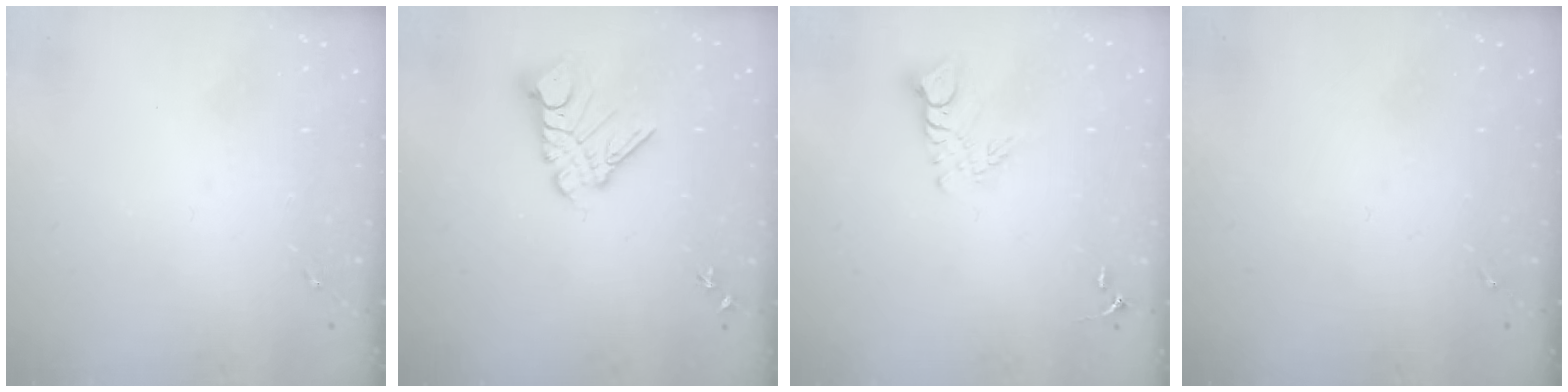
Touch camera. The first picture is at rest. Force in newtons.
{"total": 11.6, "press": 11.6, "slide": 1.2}
{"total": 8.6, "press": 8.6, "slide": 0.8}
{"total": 0.0}